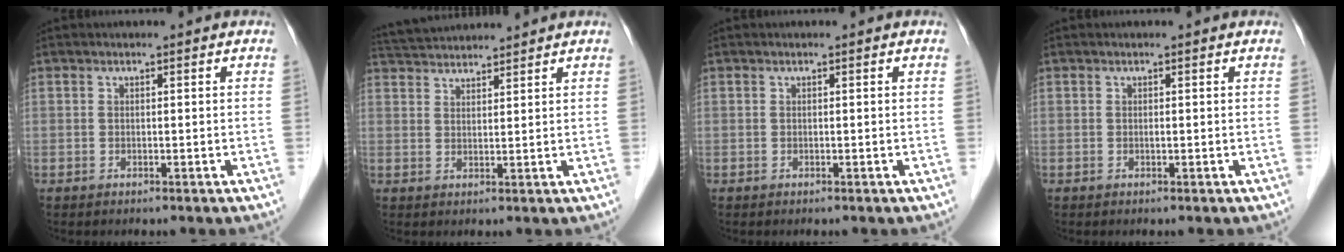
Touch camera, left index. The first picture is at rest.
{"total": 7.3, "force": [7.1, 0.6, 1.6], "torque": [-0.037, 0.039, 0.122]}
{"total": 0.0}
{"total": 0.0}